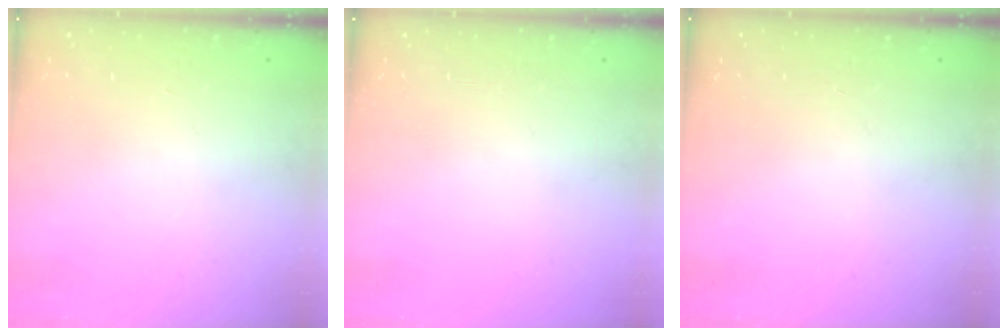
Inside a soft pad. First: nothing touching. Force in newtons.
{"total": 0.0}
{"total": 0.0}